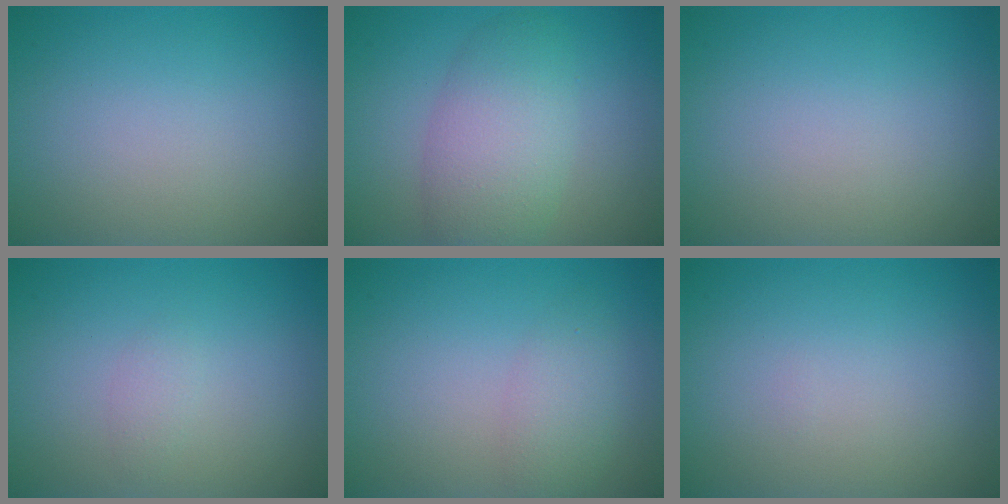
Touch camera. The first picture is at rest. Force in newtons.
{"total": 5.3, "press": 5.3, "slide": 0.2}
{"total": 0.0}
{"total": 0.8, "press": 0.8, "slide": 0.0}
{"total": 2.3, "press": 2.3, "slide": 0.1}
{"total": 0.0}